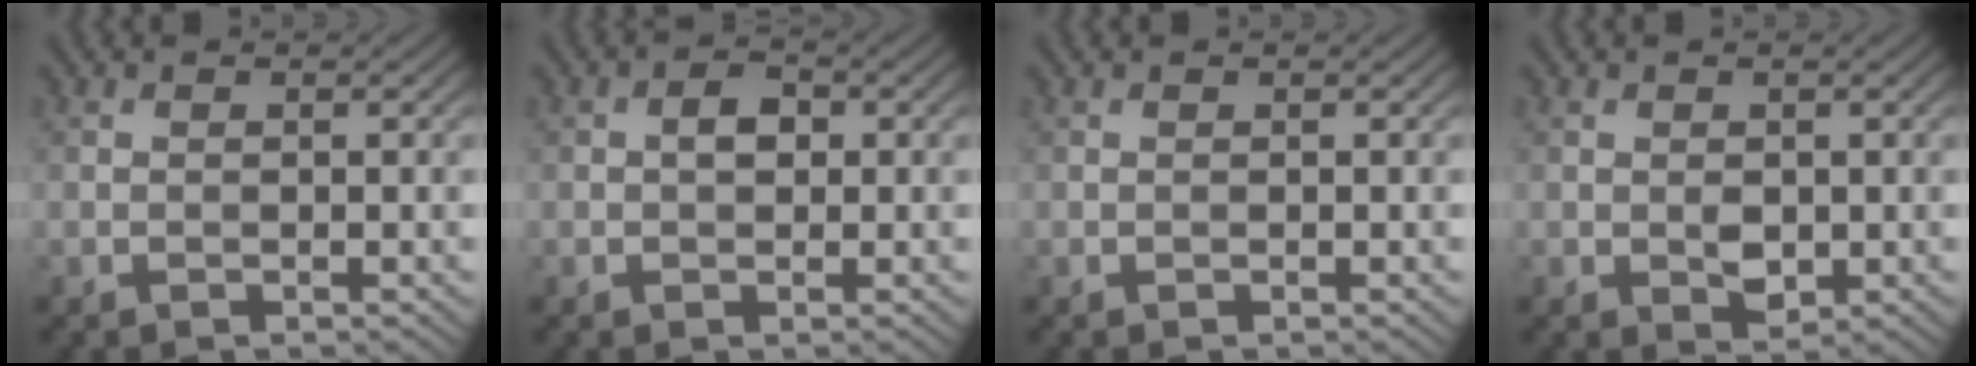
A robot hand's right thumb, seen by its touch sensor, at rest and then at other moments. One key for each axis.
{"total": 2.2, "fx": 0.1, "fy": 1.5, "fz": 1.7, "tx": -0.031, "ty": 0.003, "tz": -0.003}
{"total": 0.0}
{"total": 1.9, "fx": 0.0, "fy": 1.3, "fz": 1.4, "tx": -0.029, "ty": -0.005, "tz": 0.003}